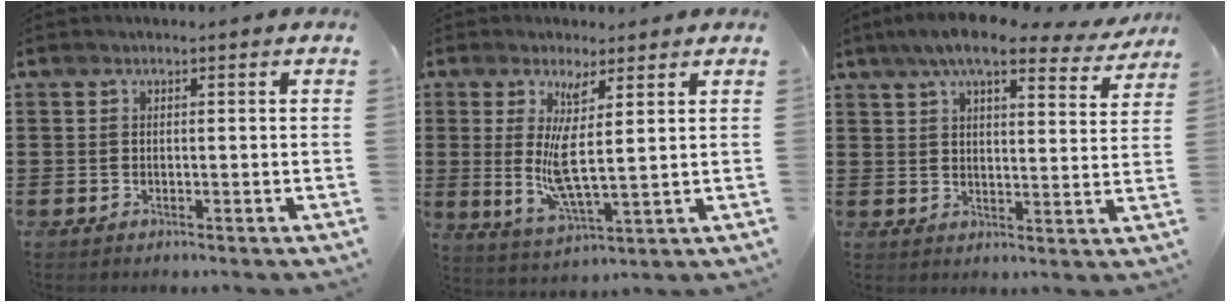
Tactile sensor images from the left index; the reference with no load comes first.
{"total": 7.6, "force": [2.7, 1.5, 6.9], "torque": [-0.122, -0.023, 0.048]}
{"total": 8.8, "force": [7.3, 1.3, 4.8], "torque": [-0.106, -0.017, 0.130]}